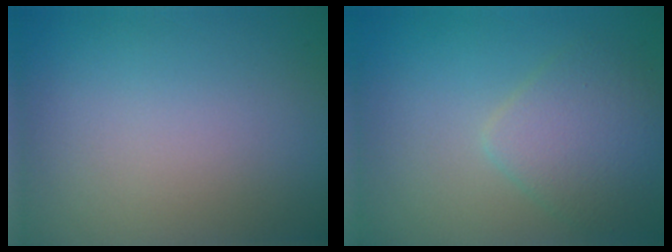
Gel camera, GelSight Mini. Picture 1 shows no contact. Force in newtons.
{"total": 3.7, "press": 3.7, "slide": 0.1}